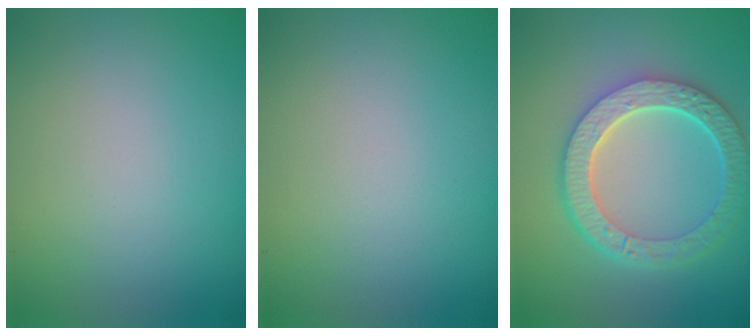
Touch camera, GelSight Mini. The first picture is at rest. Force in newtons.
{"total": 0.0}
{"total": 6.3, "press": 4.9, "slide": 4.0}